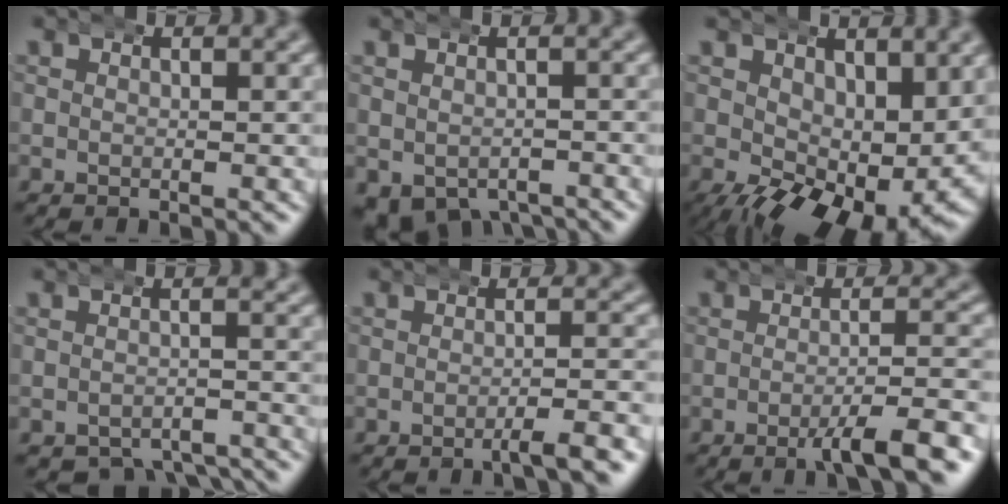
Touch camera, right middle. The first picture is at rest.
{"total": 5.9, "force": [-4.5, 2.9, 2.3], "torque": [-0.033, -0.024, -0.056]}
{"total": 10.0, "force": [-3.1, 5.2, 7.9], "torque": [-0.124, -0.066, -0.013]}
{"total": 6.7, "force": [-6.2, 2.0, 1.5], "torque": [-0.001, -0.015, -0.096]}
{"total": 2.6, "force": [-1.8, 0.0, 1.9], "torque": [-0.027, 0.003, -0.031]}
{"total": 4.6, "force": [-2.7, 0.4, 3.7], "torque": [-0.056, -0.004, -0.044]}